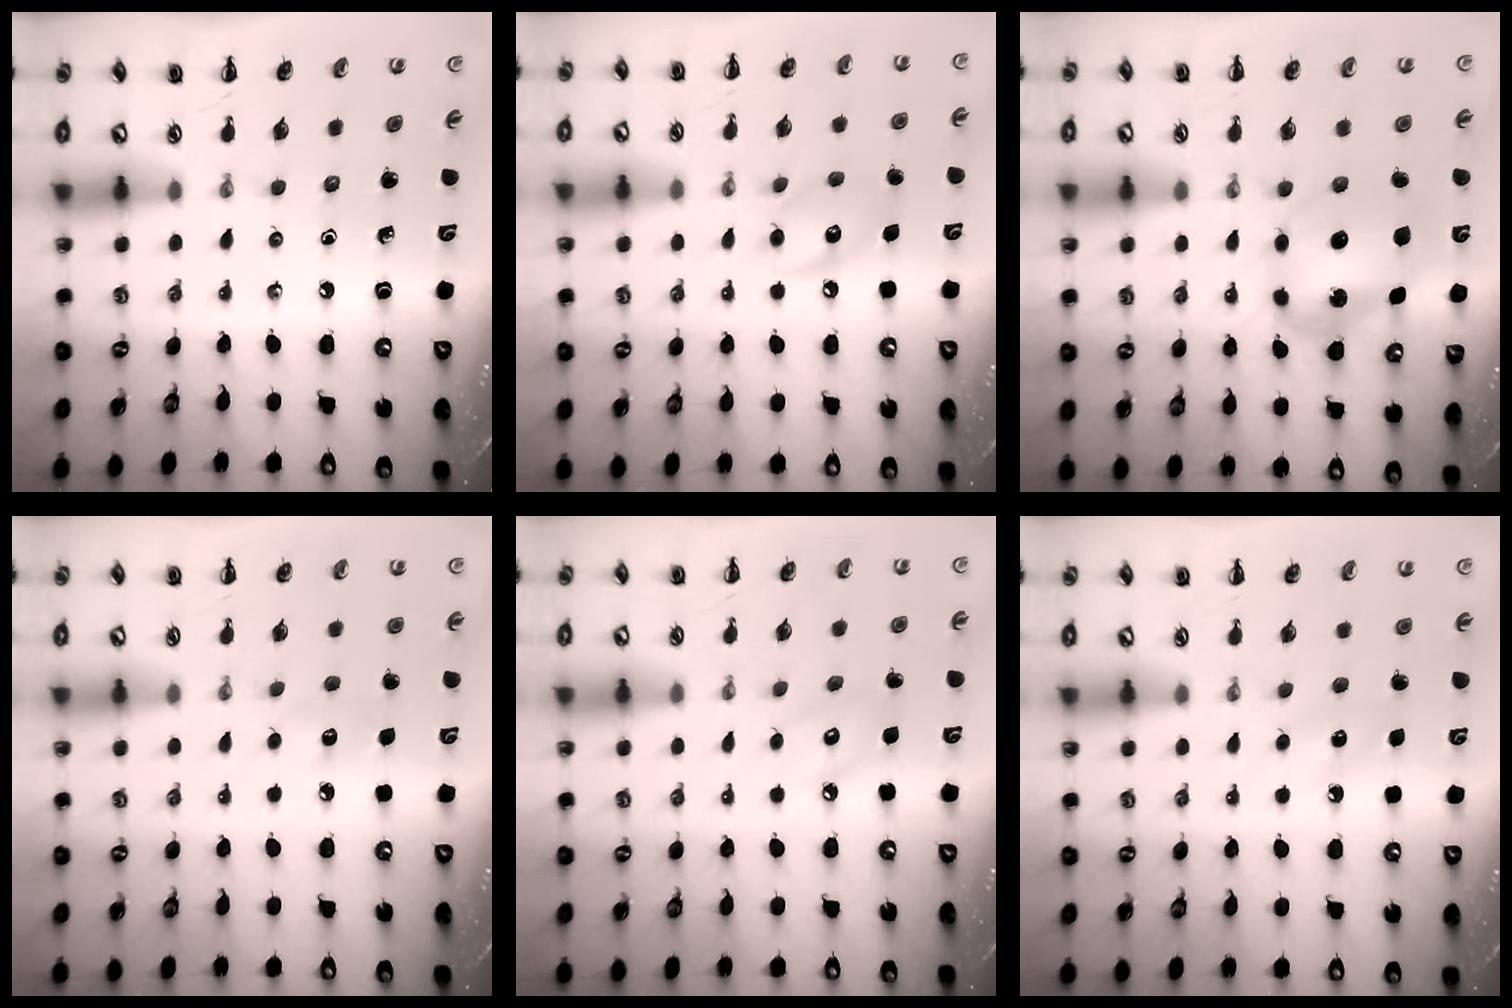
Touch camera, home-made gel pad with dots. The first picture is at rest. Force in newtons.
{"total": 8.6, "press": 8.6, "slide": 1.0}
{"total": 6.0, "press": 6.0, "slide": 0.6}
{"total": 5.8, "press": 5.6, "slide": 1.3}
{"total": 5.6, "press": 5.6, "slide": 0.5}
{"total": 6.4, "press": 6.3, "slide": 1.5}